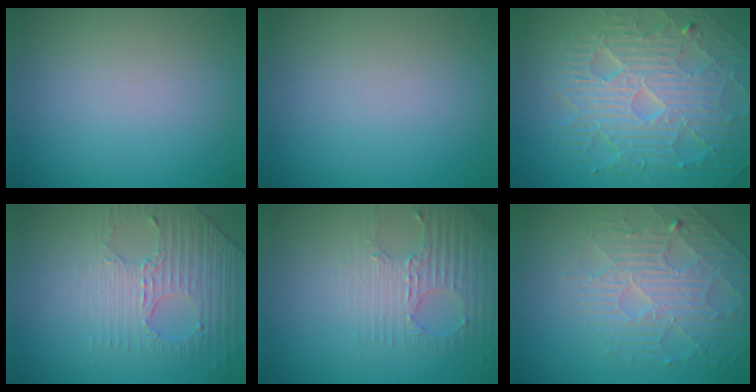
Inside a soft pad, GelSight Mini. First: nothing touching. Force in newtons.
{"total": 0.0}
{"total": 10.4, "press": 6.8, "slide": 7.9}
{"total": 4.3, "press": 2.9, "slide": 3.2}
{"total": 2.9, "press": 2.7, "slide": 1.1}
{"total": 4.1, "press": 4.0, "slide": 1.0}